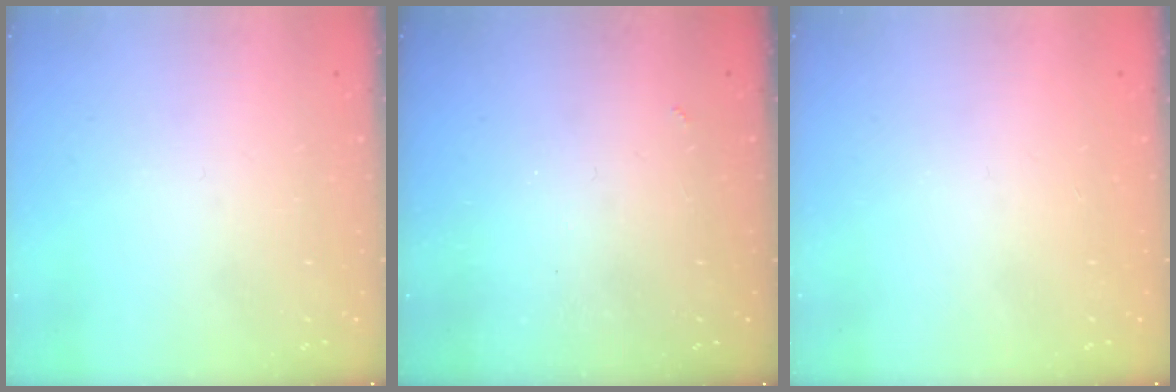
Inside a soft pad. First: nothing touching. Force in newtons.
{"total": 2.5, "press": 2.5, "slide": 0.5}
{"total": 1.4, "press": 1.2, "slide": 0.8}